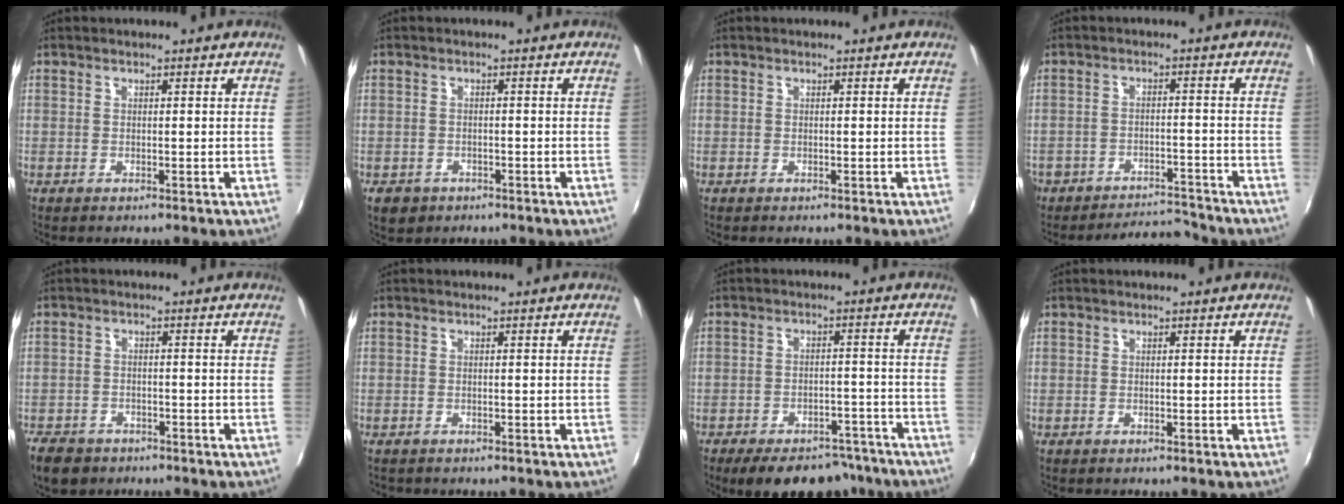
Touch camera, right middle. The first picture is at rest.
{"total": 4.0, "force": [-2.2, 2.9, 1.5], "torque": [-0.038, -0.005, -0.030]}
{"total": 0.0}
{"total": 8.5, "force": [-7.9, 3.0, 0.9], "torque": [-0.041, 0.013, -0.115]}
{"total": 7.2, "force": [-5.0, 4.4, 2.6], "torque": [-0.076, -0.004, -0.082]}
{"total": 0.7, "force": [-0.6, 0.3, 0.1], "torque": [-0.005, 0.001, -0.009]}
{"total": 14.5, "force": [-11.6, 6.2, 6.0], "torque": [-0.119, 0.005, -0.143]}
{"total": 0.0}